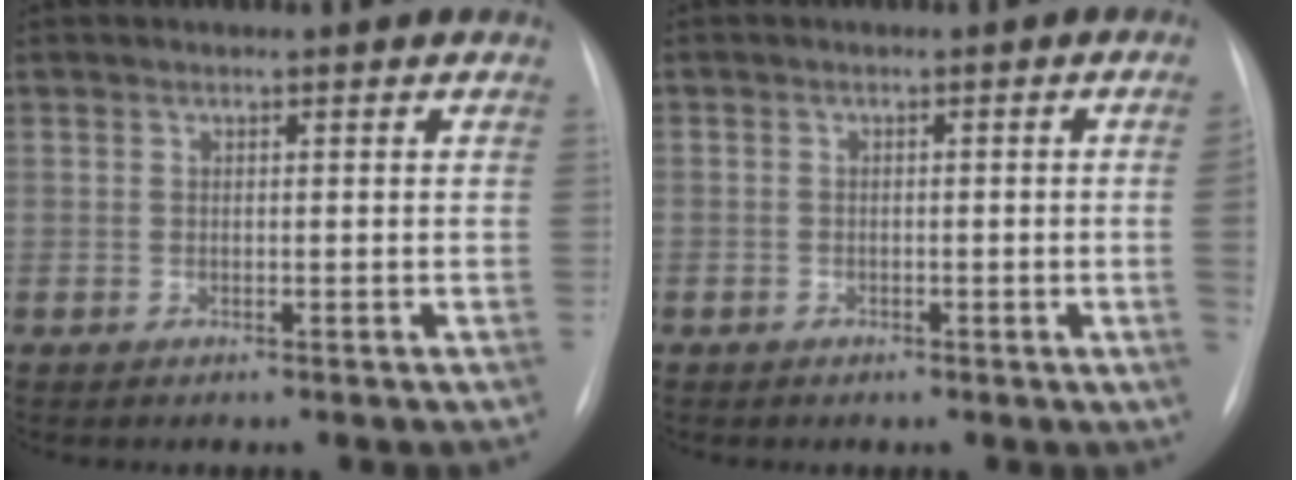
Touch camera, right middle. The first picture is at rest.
{"total": 2.5, "force": [-0.5, -0.3, 2.4], "torque": [-0.039, 0.001, -0.008]}